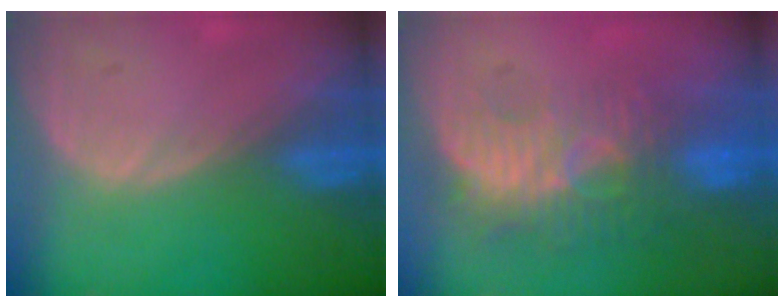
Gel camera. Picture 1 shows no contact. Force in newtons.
{"total": 9.4, "press": 8.7, "slide": 3.6}